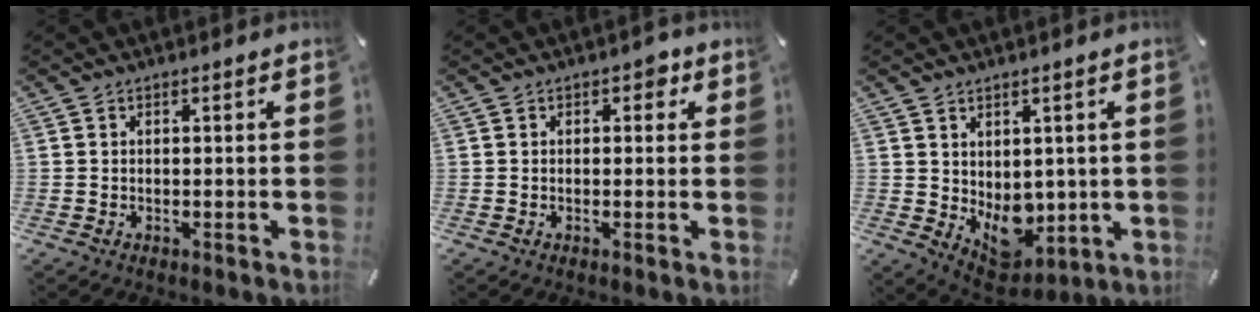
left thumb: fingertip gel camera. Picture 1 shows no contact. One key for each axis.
{"total": 2.2, "fx": 0.7, "fy": 1.6, "fz": 1.3, "tx": -0.004, "ty": 0.000, "tz": 0.004}
{"total": 9.0, "fx": -0.8, "fy": 7.4, "fz": 5.0, "tx": -0.043, "ty": -0.015, "tz": -0.003}